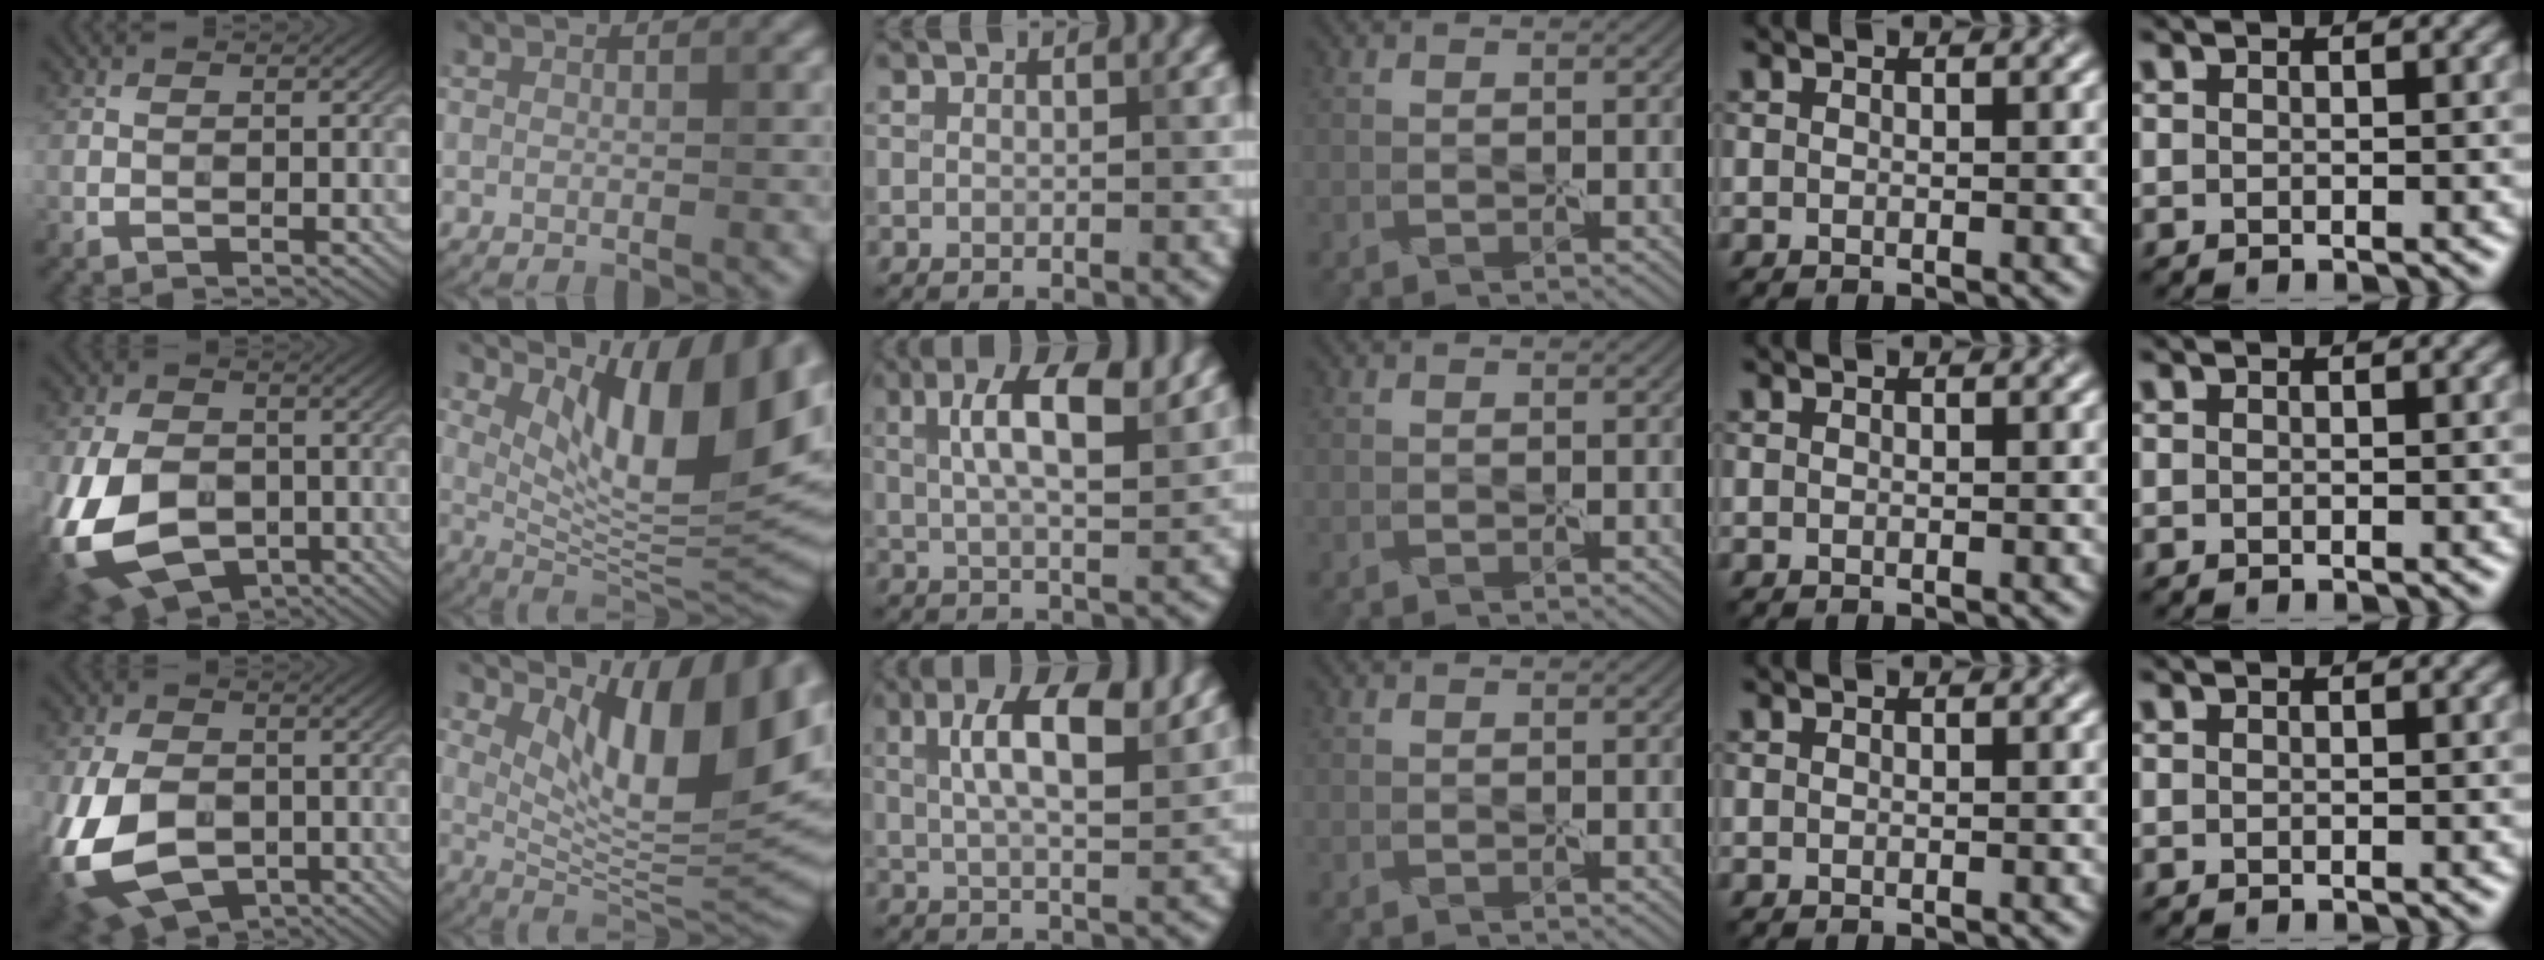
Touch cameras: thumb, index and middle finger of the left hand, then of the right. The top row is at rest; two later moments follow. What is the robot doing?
{"motion": "peel", "object": "sticky note"}